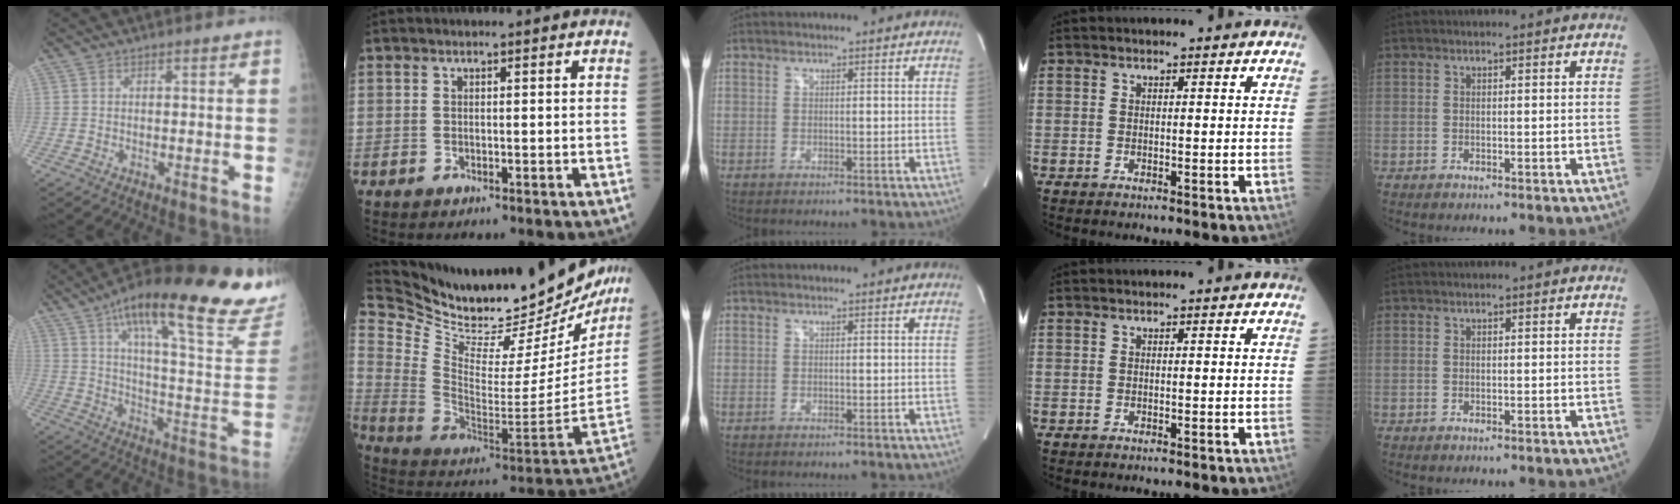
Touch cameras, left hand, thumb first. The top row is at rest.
{"thumb": {"total": 30.7, "force": [21.0, 6.4, 21.5], "torque": [-0.288, -0.069, 0.295]}, "index": {"total": 35.2, "force": [30.9, 7.0, 15.4], "torque": [-0.282, -0.082, 0.440]}}